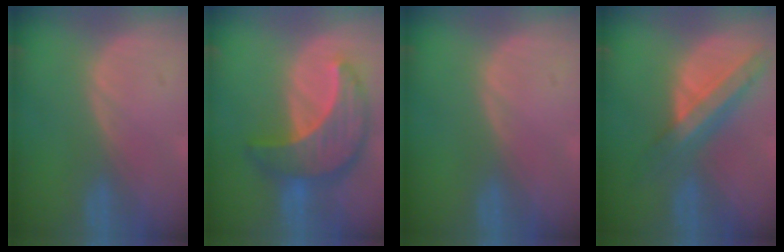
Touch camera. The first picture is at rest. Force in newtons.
{"total": 10.0, "press": 10.0, "slide": 0.7}
{"total": 0.0}
{"total": 8.4, "press": 7.1, "slide": 4.5}